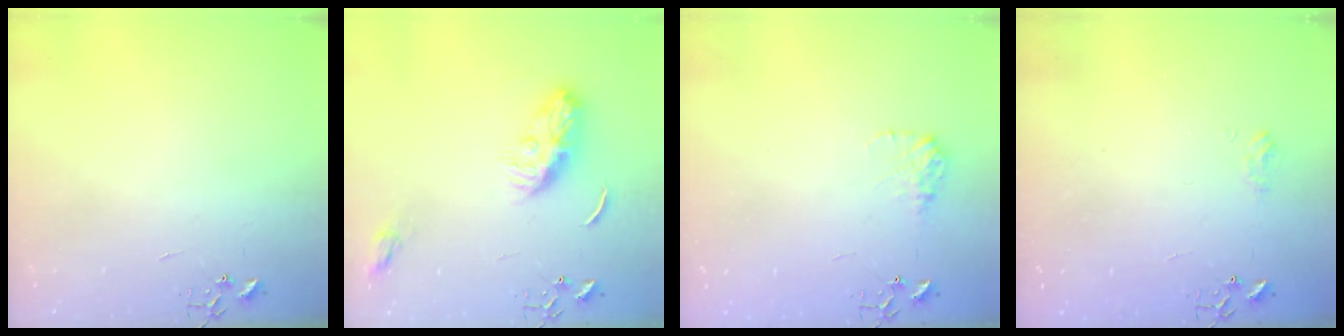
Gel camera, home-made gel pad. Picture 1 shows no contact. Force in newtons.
{"total": 9.9, "press": 9.9, "slide": 0.1}
{"total": 9.6, "press": 9.6, "slide": 0.3}
{"total": 7.5, "press": 7.4, "slide": 0.8}